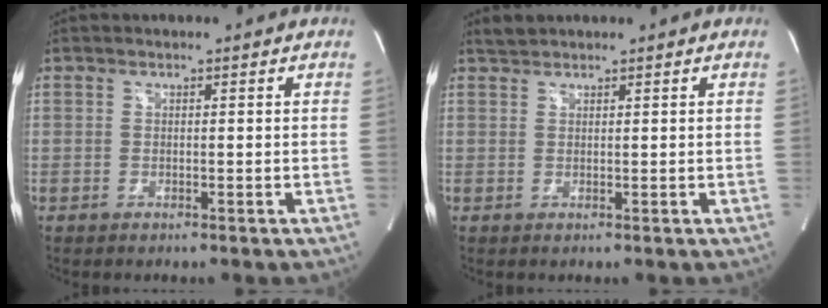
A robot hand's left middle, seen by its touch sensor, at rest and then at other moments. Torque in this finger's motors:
{"motor_torque": [0.10, 0.04, -0.09, 0.00]}